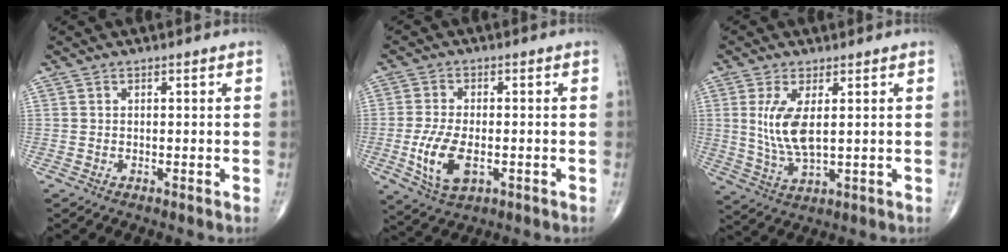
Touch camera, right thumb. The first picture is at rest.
{"total": 9.0, "force": [-2.2, 4.7, 7.4], "torque": [-0.148, -0.005, -0.034]}
{"total": 8.3, "force": [1.5, 3.2, 7.5], "torque": [-0.163, -0.018, 0.040]}